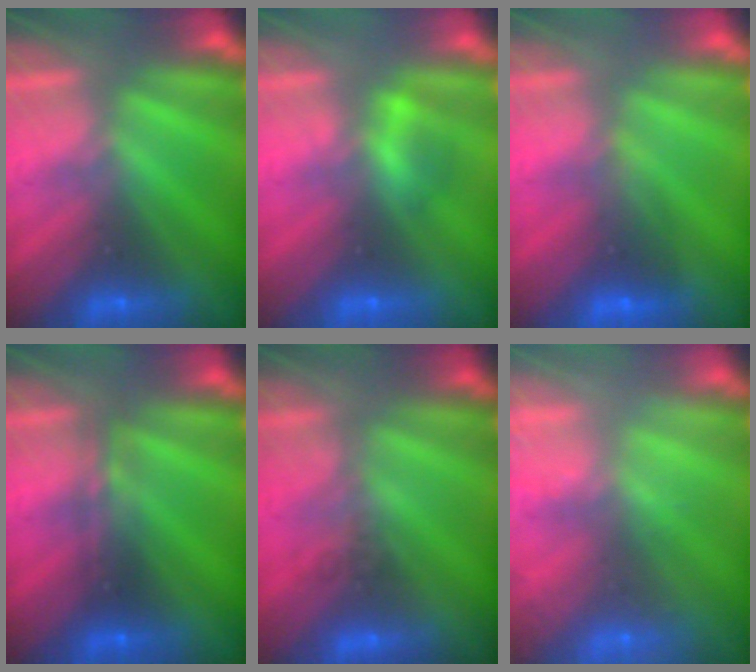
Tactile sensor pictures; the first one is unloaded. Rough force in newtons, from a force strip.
{"total": 2.2}
{"total": 1.6}
{"total": 2.3}
{"total": 1.6}
{"total": 5.8}